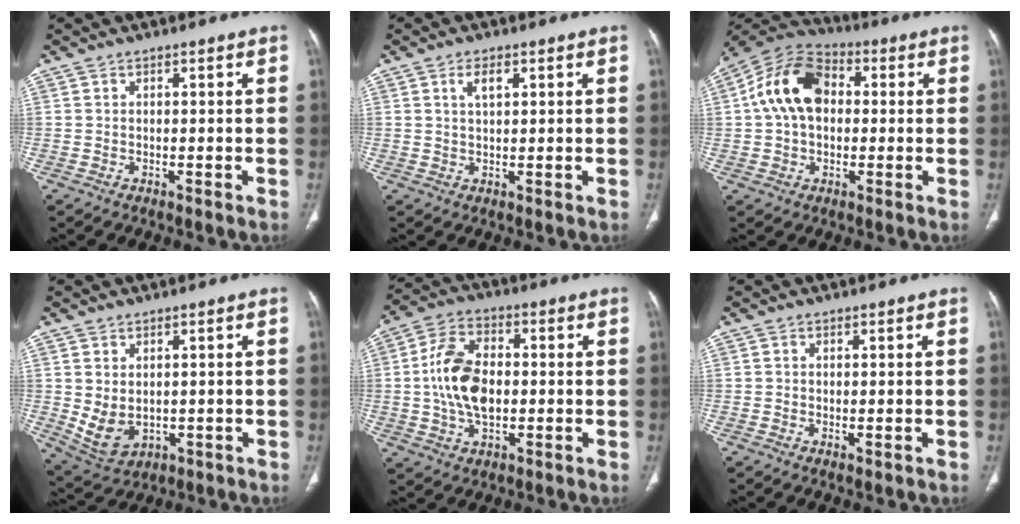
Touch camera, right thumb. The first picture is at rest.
{"total": 3.1, "force": [1.3, 1.4, 2.4], "torque": [-0.044, -0.003, 0.025]}
{"total": 13.8, "force": [1.5, 9.6, 9.8], "torque": [-0.167, 0.029, 0.015]}
{"total": 6.5, "force": [0.2, 4.5, 4.6], "torque": [-0.081, -0.008, 0.030]}
{"total": 12.7, "force": [-0.1, 7.8, 10.1], "torque": [-0.184, 0.013, -0.003]}
{"total": 0.9, "force": [-0.1, 0.4, 0.8], "torque": [-0.018, -0.005, 0.001]}